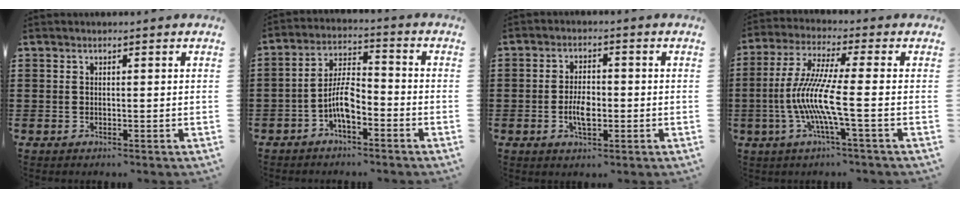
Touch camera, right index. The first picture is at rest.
{"total": 6.4, "force": [-2.8, 2.6, 5.2], "torque": [-0.116, 0.007, -0.061]}
{"total": 4.6, "force": [-1.0, 2.2, 3.9], "torque": [-0.077, 0.003, -0.017]}
{"total": 9.7, "force": [-2.6, 0.3, 9.4], "torque": [-0.211, -0.019, -0.062]}